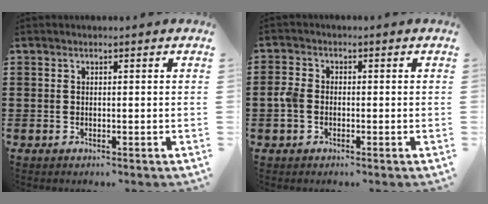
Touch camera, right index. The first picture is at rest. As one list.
[{"total": 2.6, "force": [-0.7, 2.0, 1.6], "torque": [-0.046, -0.002, -0.019]}]